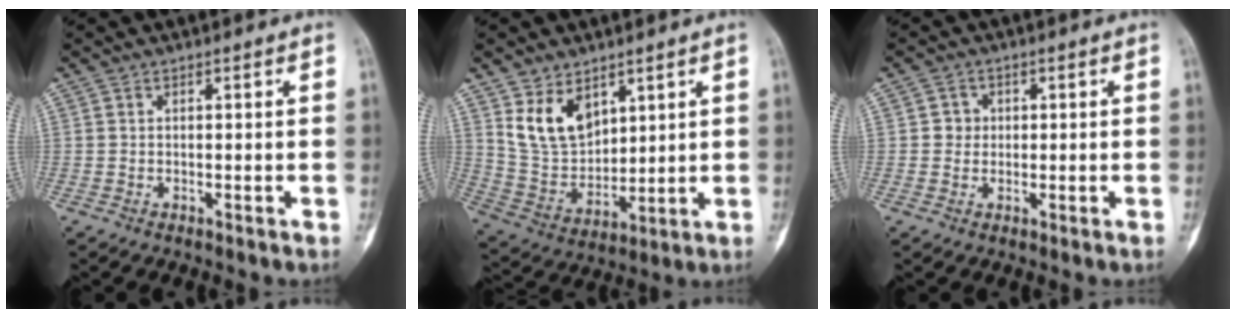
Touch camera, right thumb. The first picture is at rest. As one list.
[{"total": 11.0, "force": [5.9, 7.1, 6.0], "torque": [-0.084, -0.035, 0.132]}, {"total": 2.5, "force": [0.2, 2.4, 0.7], "torque": [0.007, 0.006, -0.001]}]